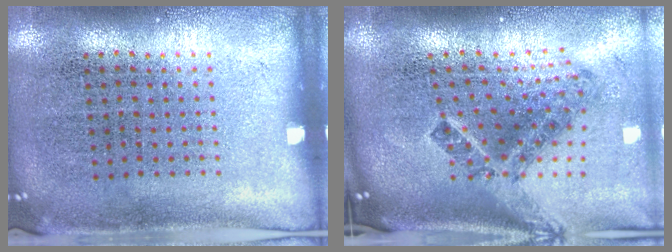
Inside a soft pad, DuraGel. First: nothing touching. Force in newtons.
{"total": 2.5, "press": 1.5, "slide": 2.0}